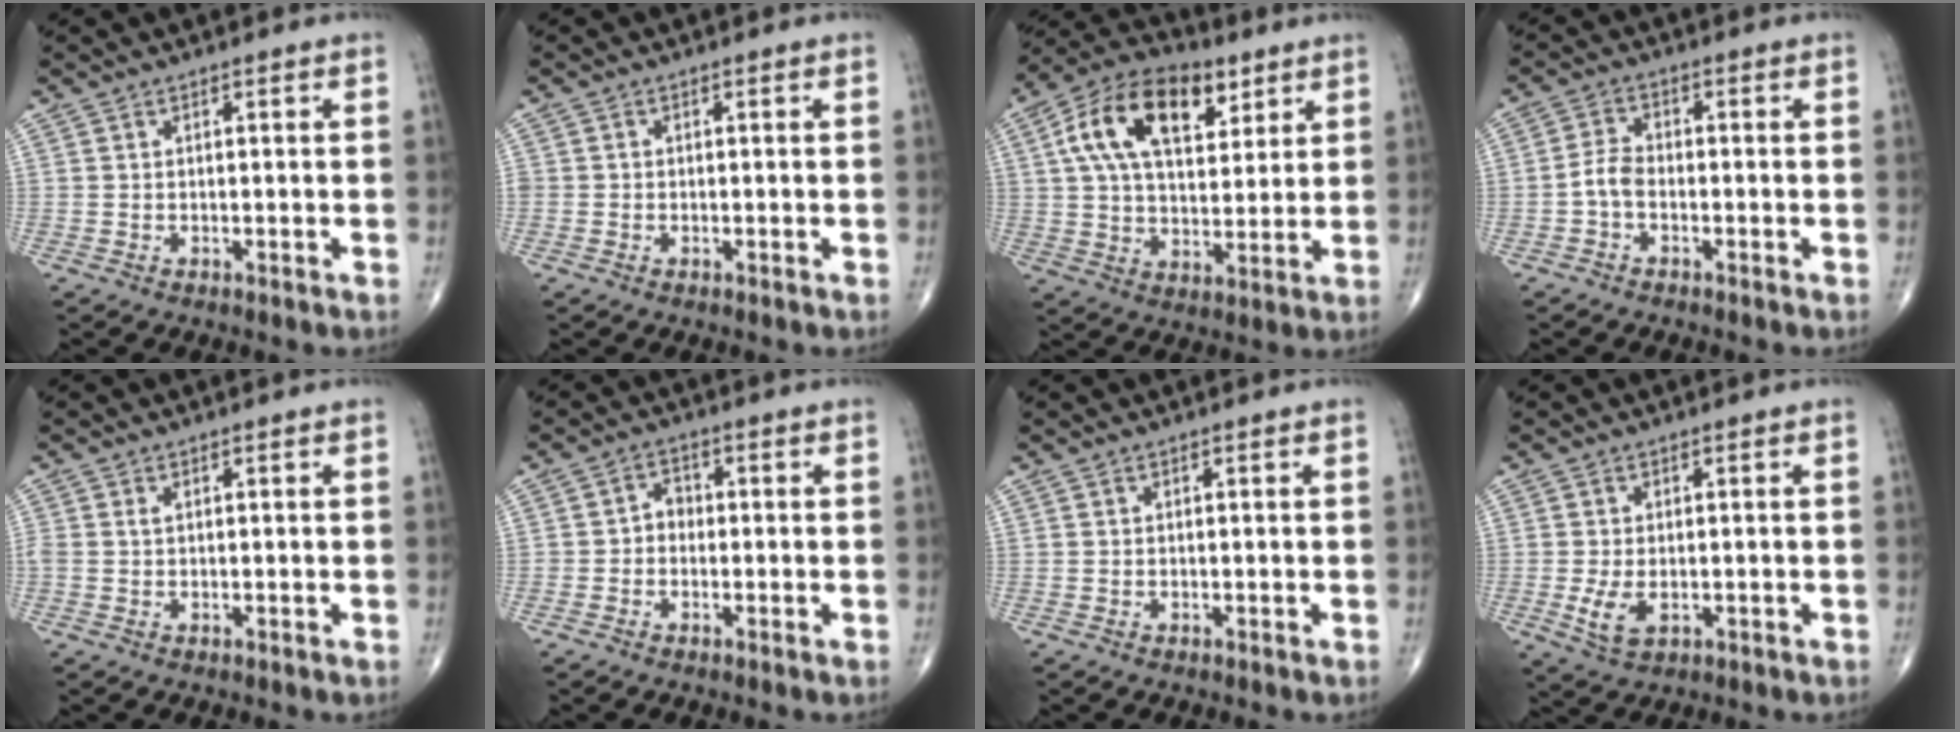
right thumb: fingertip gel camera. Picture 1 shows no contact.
{"total": 0.7, "force": [-0.2, 0.7, 0.2], "torque": [0.003, 0.004, -0.005]}
{"total": 18.0, "force": [7.1, 10.1, 13.1], "torque": [-0.202, -0.005, 0.118]}
{"total": 3.3, "force": [-1.3, 1.9, 2.3], "torque": [-0.047, 0.016, -0.033]}
{"total": 1.1, "force": [0.3, 0.7, 0.8], "torque": [-0.023, 0.008, 0.010]}
{"total": 2.8, "force": [-0.6, 2.3, 1.4], "torque": [-0.004, 0.014, -0.019]}
{"total": 0.0}
{"total": 4.6, "force": [-0.9, 2.7, 3.6], "torque": [-0.074, -0.010, -0.011]}